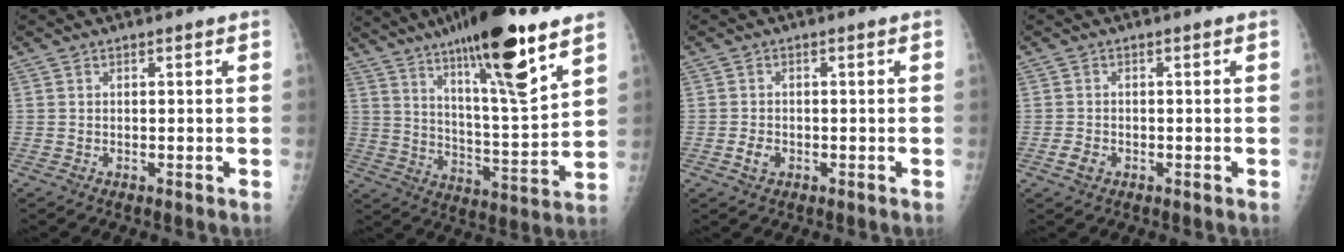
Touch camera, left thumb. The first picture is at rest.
{"total": 20.5, "force": [12.8, 3.3, 15.6], "torque": [-0.239, -0.063, 0.210]}
{"total": 2.3, "force": [-0.8, 1.7, 1.3], "torque": [-0.021, 0.003, -0.014]}
{"total": 2.1, "force": [-0.9, 1.6, 1.1], "torque": [-0.018, 0.002, -0.015]}